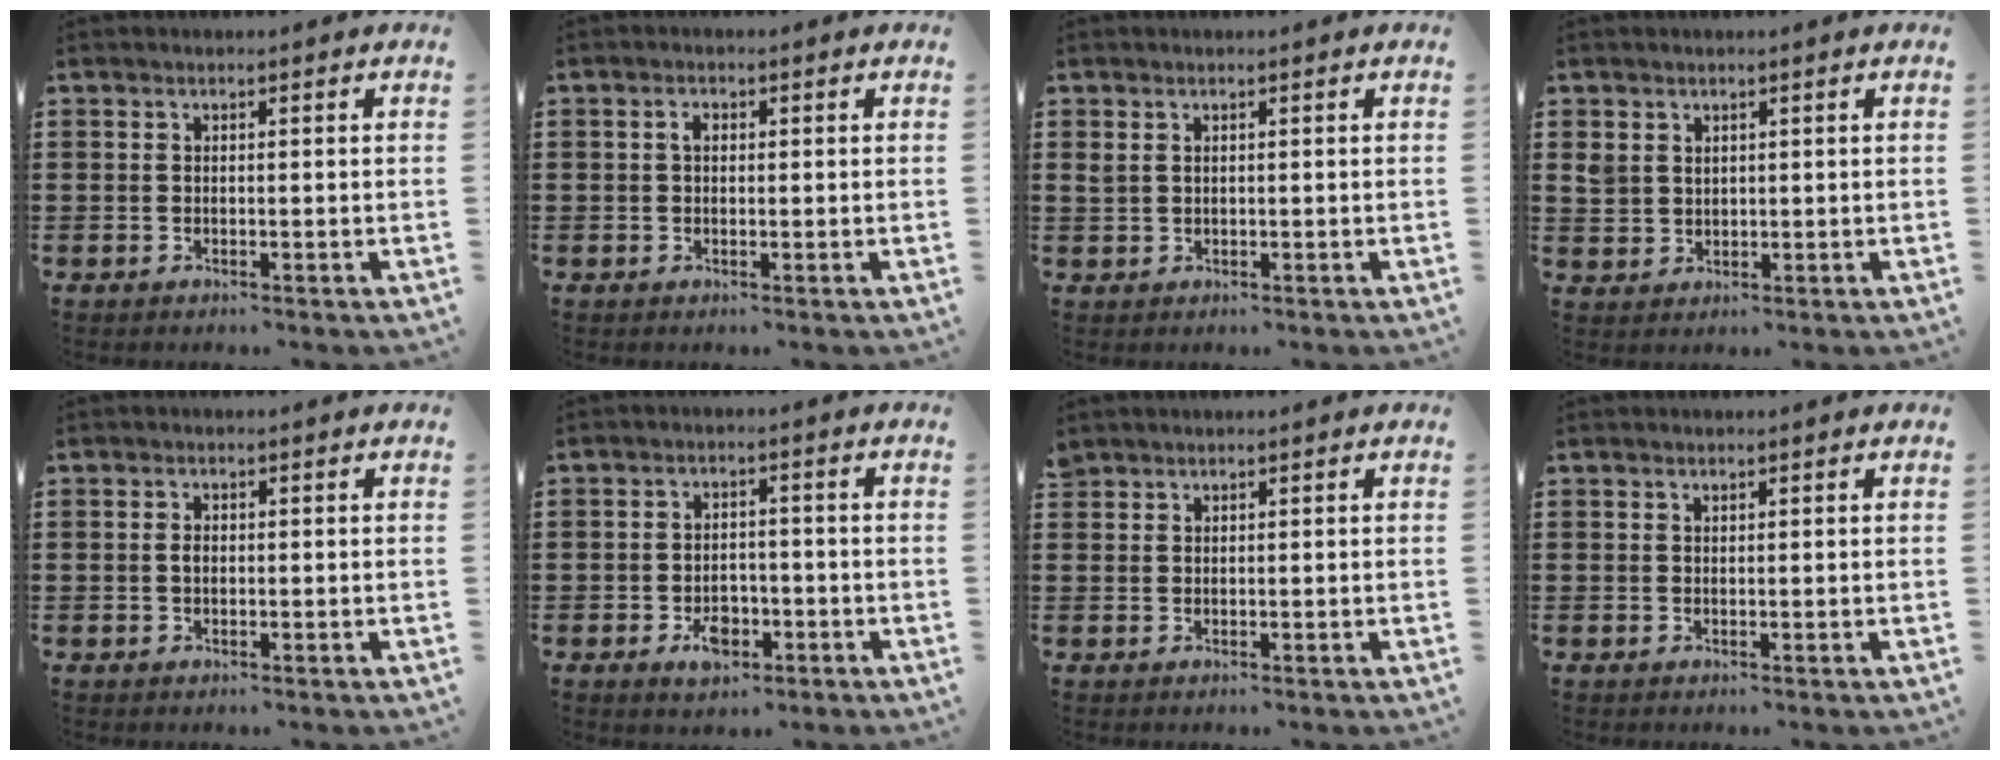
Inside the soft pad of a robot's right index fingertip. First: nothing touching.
{"total": 1.5, "force": [0.3, 1.0, 1.1], "torque": [-0.025, 0.008, 0.004]}
{"total": 1.2, "force": [0.7, 0.8, 0.5], "torque": [-0.014, 0.003, 0.013]}
{"total": 2.6, "force": [1.5, 2.0, 0.6], "torque": [-0.021, 0.010, 0.029]}
{"total": 1.3, "force": [0.0, 0.8, 1.1], "torque": [-0.023, 0.005, -0.001]}
{"total": 4.5, "force": [-2.1, 2.5, 3.2], "torque": [-0.052, -0.001, -0.037]}
{"total": 1.1, "force": [1.0, 0.4, -0.2], "torque": [0.001, 0.001, 0.020]}
{"total": 0.5, "force": [0.4, 0.3, 0.1], "torque": [-0.003, 0.002, 0.008]}